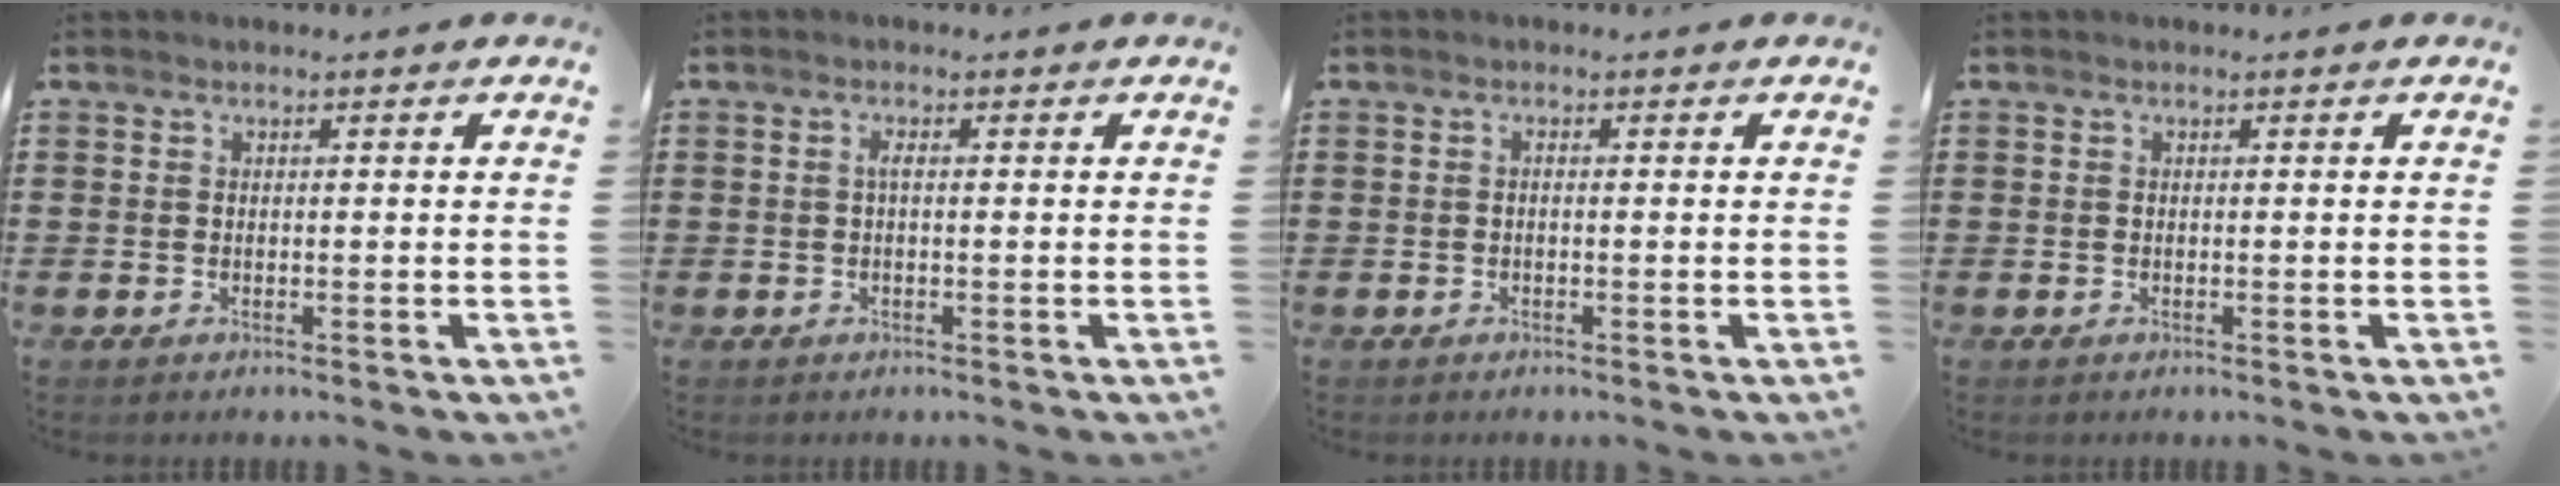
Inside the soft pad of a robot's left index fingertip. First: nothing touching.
{"total": 1.1, "force": [0.0, 0.3, 1.1], "torque": [-0.021, 0.002, 0.000]}
{"total": 0.6, "force": [-0.2, 0.1, 0.5], "torque": [-0.011, -0.004, -0.003]}
{"total": 0.0}